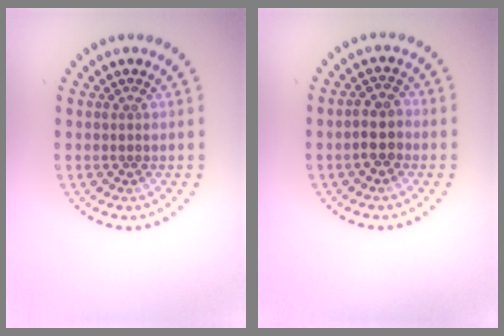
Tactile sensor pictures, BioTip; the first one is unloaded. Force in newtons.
{"total": 2.3, "press": 2.2, "slide": 0.9}